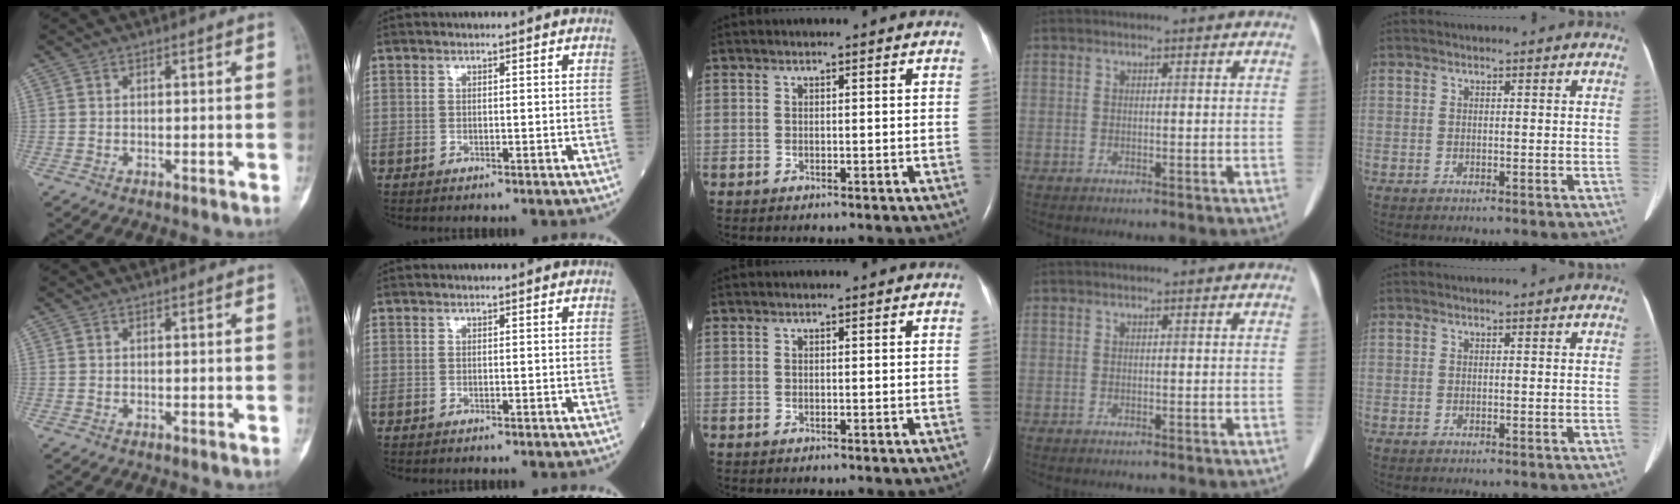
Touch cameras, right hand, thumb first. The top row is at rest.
{}